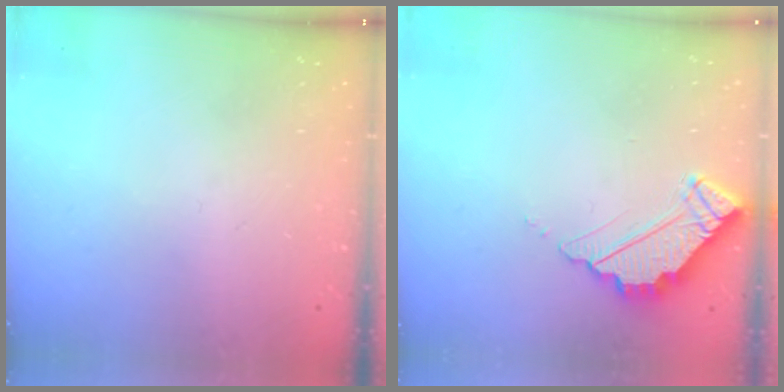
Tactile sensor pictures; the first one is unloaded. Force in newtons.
{"total": 5.9, "press": 5.9, "slide": 0.2}